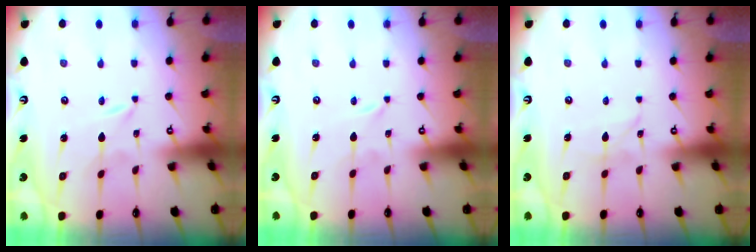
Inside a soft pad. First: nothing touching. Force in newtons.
{"total": 0.0}
{"total": 2.8, "press": 2.8, "slide": 0.2}